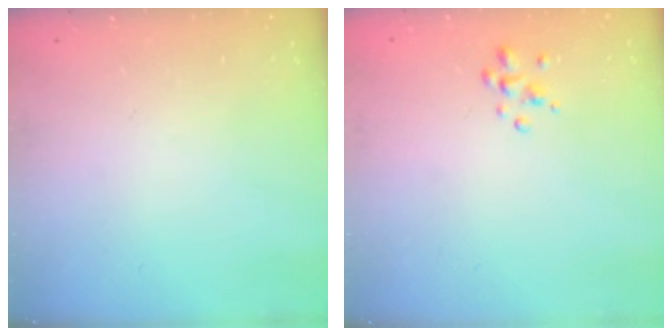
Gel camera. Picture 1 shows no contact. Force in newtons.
{"total": 2.3, "press": 2.2, "slide": 0.3}